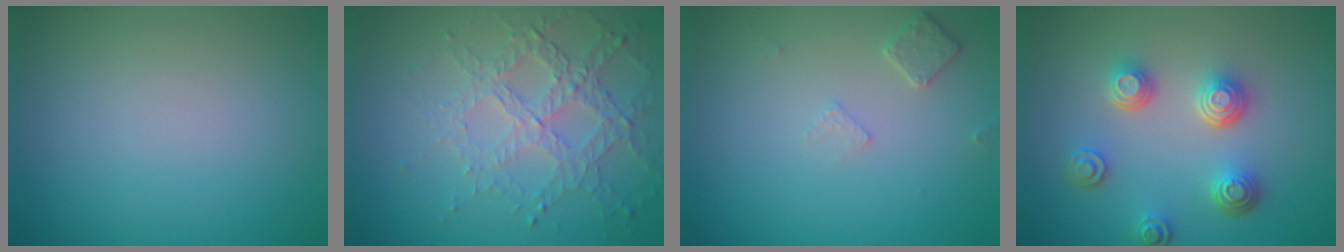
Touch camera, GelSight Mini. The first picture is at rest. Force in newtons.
{"total": 4.6, "press": 3.3, "slide": 3.2}
{"total": 1.5, "press": 1.4, "slide": 0.3}
{"total": 4.3, "press": 3.3, "slide": 2.7}